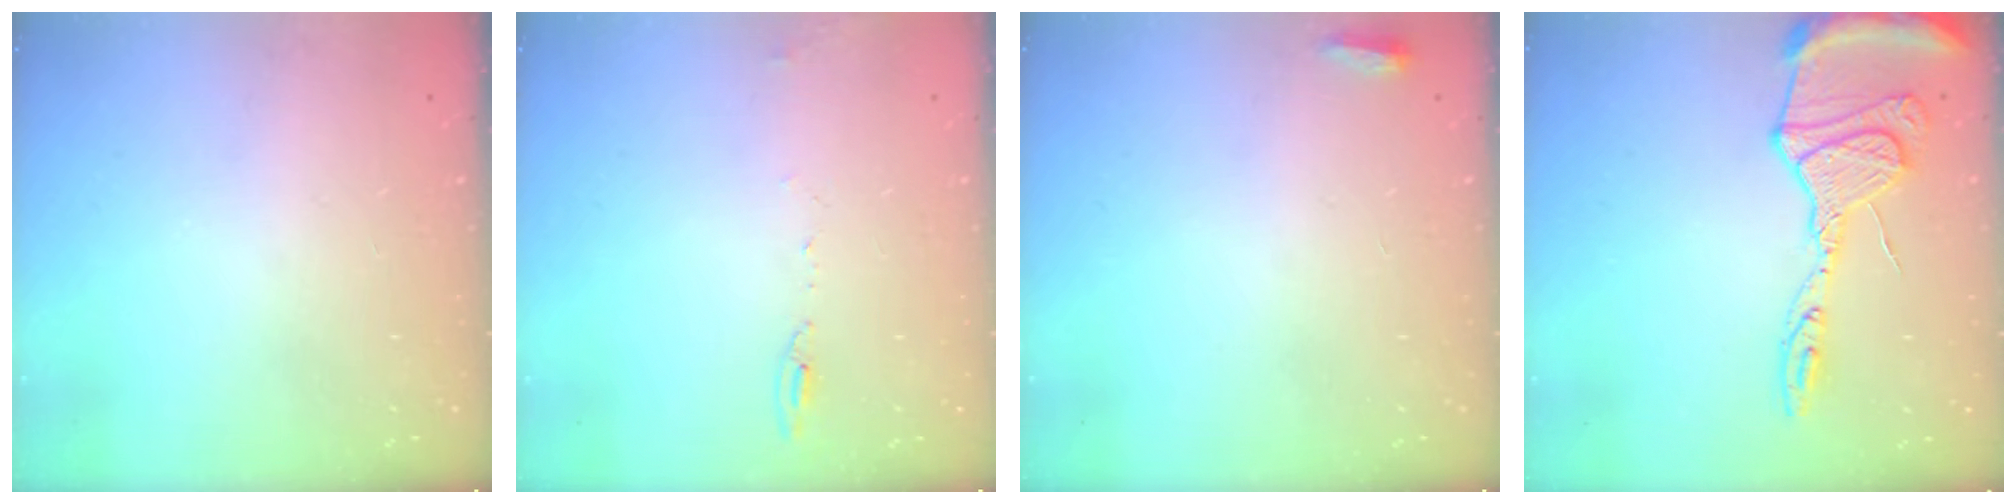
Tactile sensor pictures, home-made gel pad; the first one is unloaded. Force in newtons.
{"total": 6.2, "press": 5.9, "slide": 2.0}
{"total": 2.5, "press": 2.3, "slide": 1.0}
{"total": 17.5, "press": 17.4, "slide": 1.6}